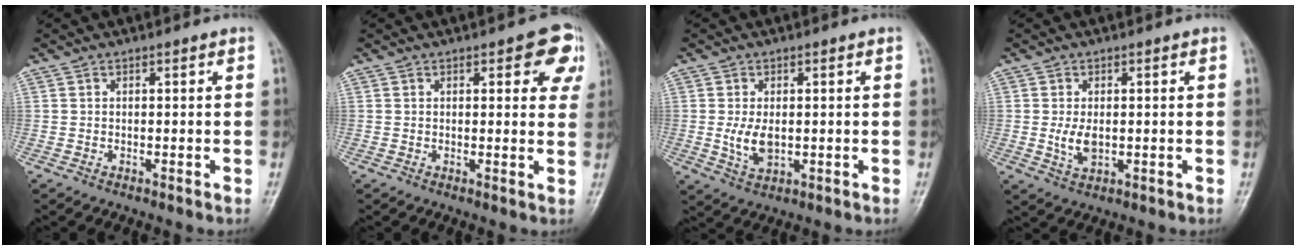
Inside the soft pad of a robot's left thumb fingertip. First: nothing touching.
{"total": 7.7, "force": [3.4, 3.4, 6.0], "torque": [-0.027, -0.006, 0.030]}
{"total": 4.9, "force": [-0.2, 3.0, 3.9], "torque": [-0.073, -0.010, 0.002]}
{"total": 4.0, "force": [-0.2, 2.4, 3.2], "torque": [-0.059, -0.008, 0.000]}